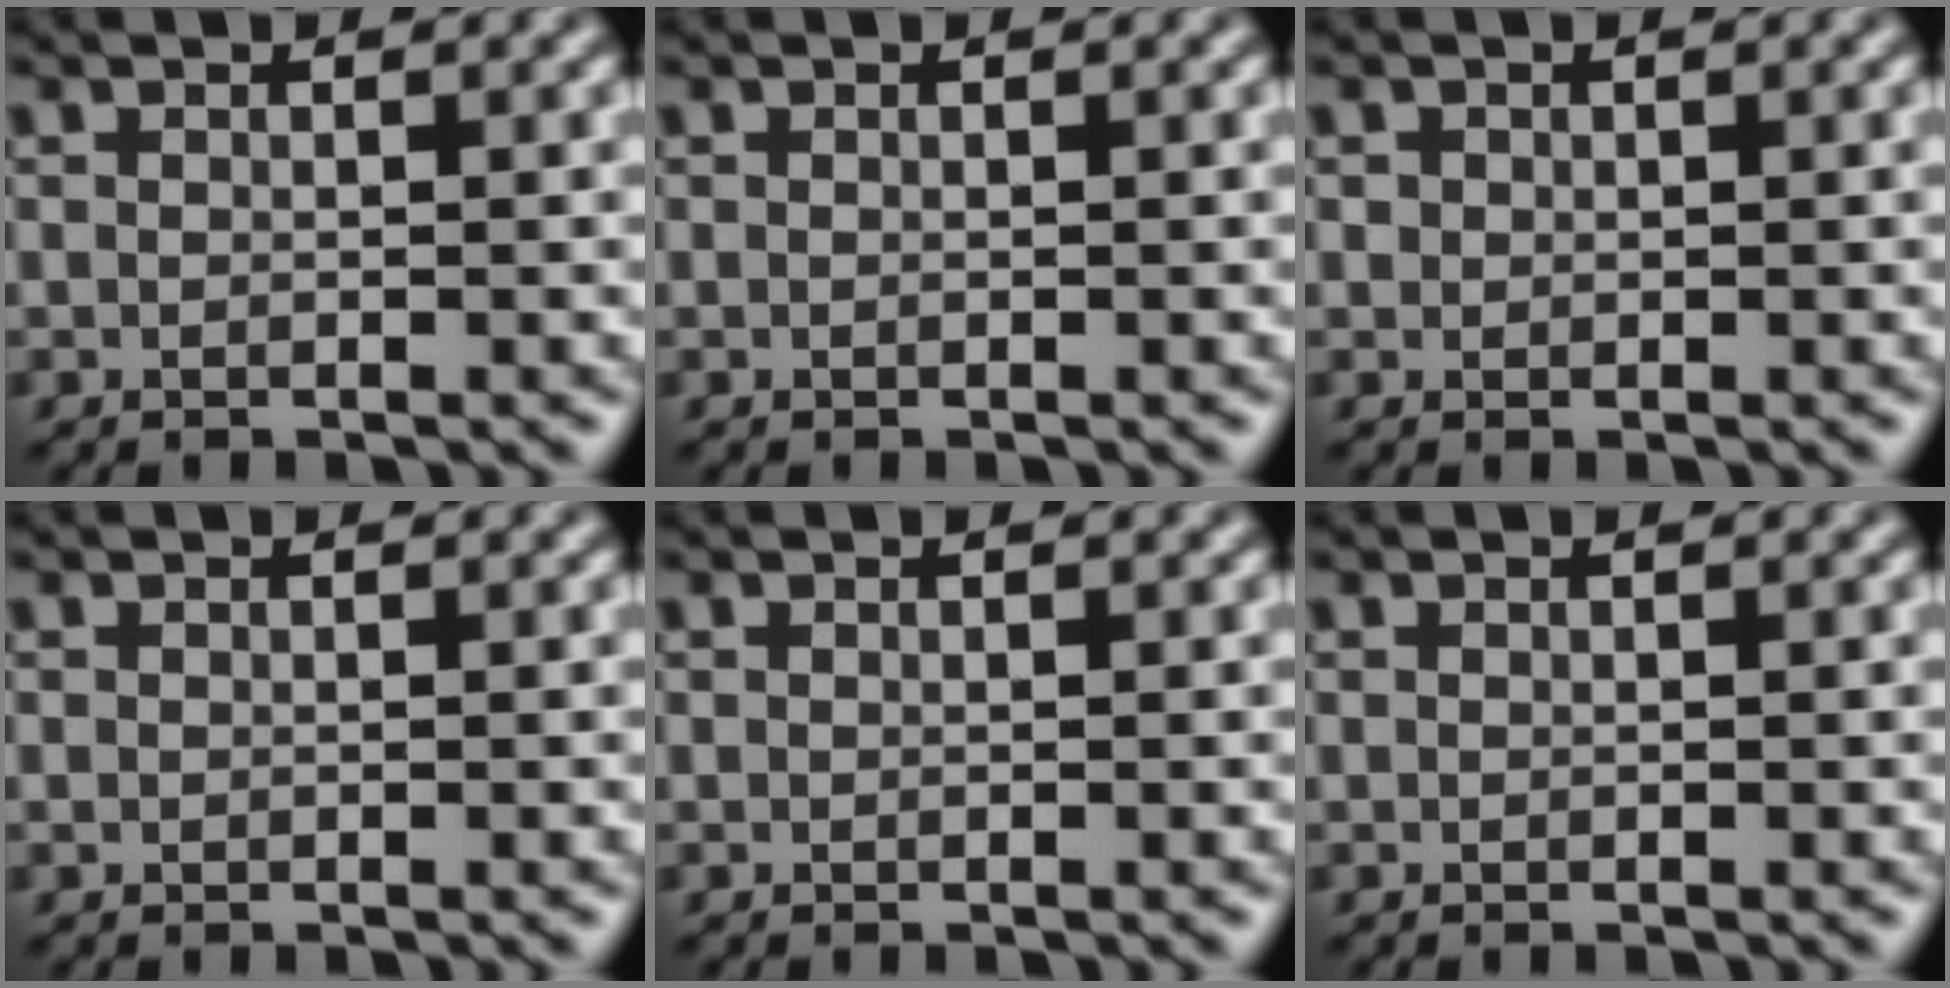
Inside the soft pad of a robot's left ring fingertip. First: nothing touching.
{"total": 0.0}
{"total": 0.5, "force": [0.1, 0.5, 0.0], "torque": [0.005, -0.001, 0.003]}
{"total": 0.0}
{"total": 0.0}
{"total": 0.0}